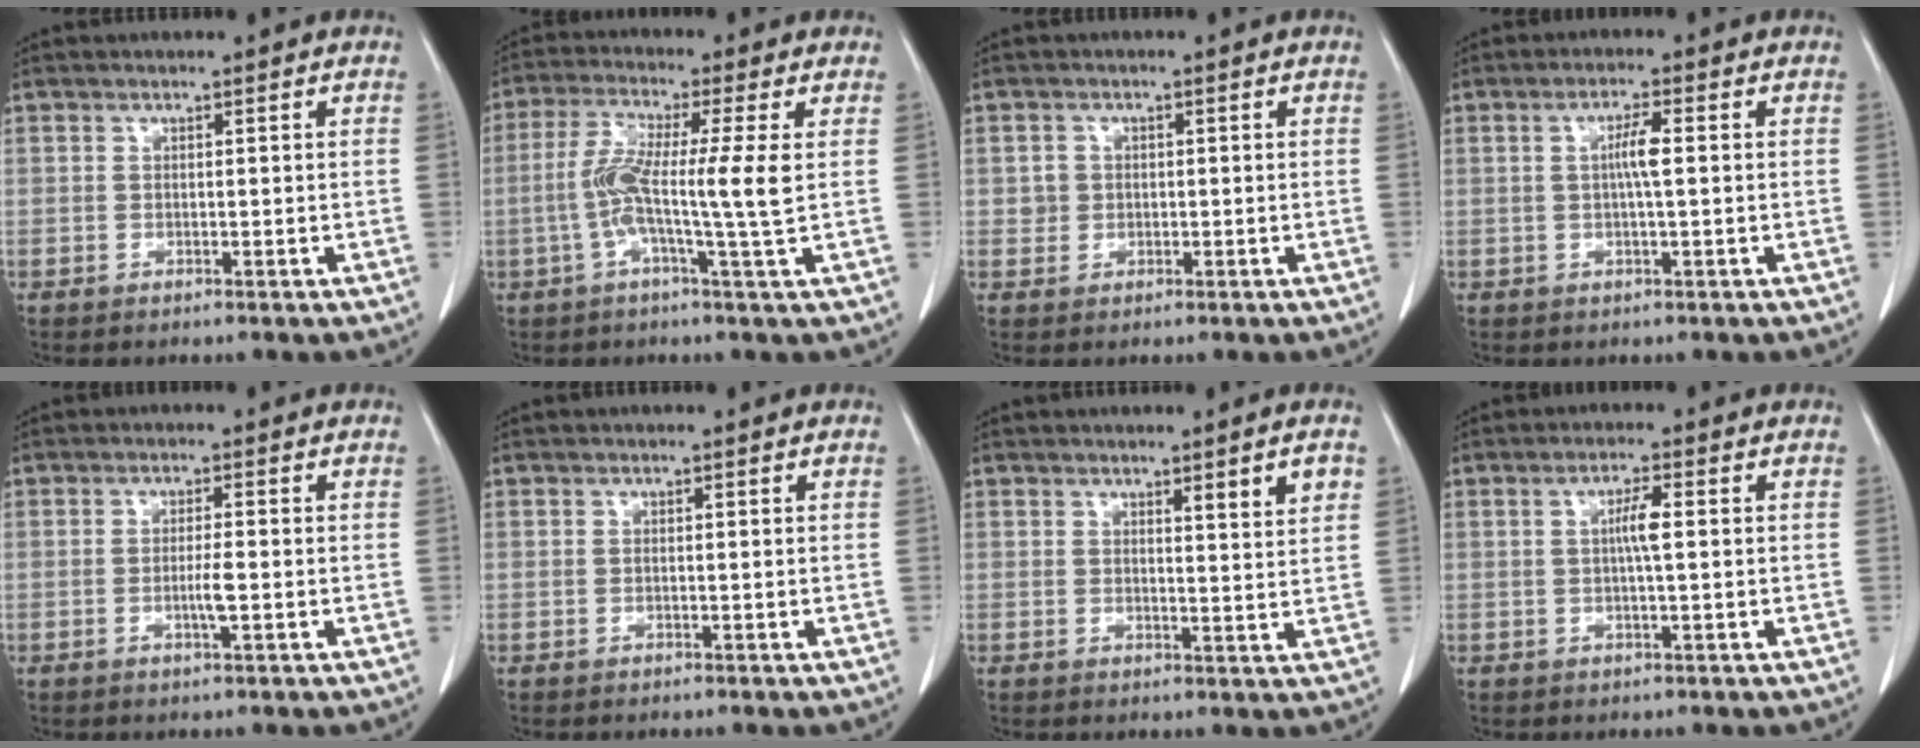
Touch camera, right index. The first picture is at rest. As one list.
[{"total": 9.5, "force": [-0.2, -0.5, 9.5], "torque": [-0.186, 0.007, -0.015]}, {"total": 2.0, "force": [0.3, 1.9, 0.3], "torque": [-0.004, 0.004, 0.004]}, {"total": 3.4, "force": [0.3, 0.2, 3.4], "torque": [-0.066, 0.002, 0.004]}, {"total": 2.7, "force": [-0.6, 0.0, 2.6], "torque": [-0.052, -0.003, -0.012]}, {"total": 0.0}, {"total": 3.8, "force": [2.2, 0.0, 3.1], "torque": [-0.044, -0.008, 0.031]}, {"total": 3.1, "force": [0.3, 0.1, 3.1], "torque": [-0.059, 0.001, 0.005]}]